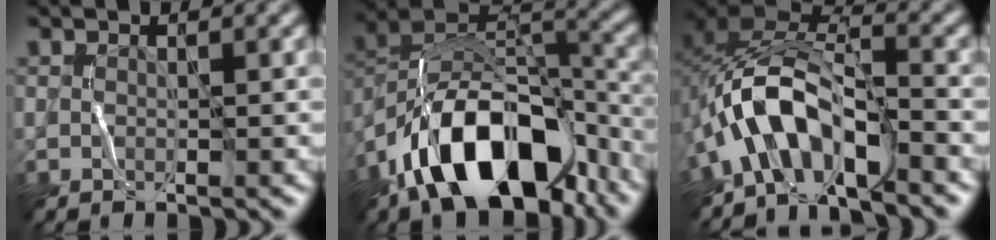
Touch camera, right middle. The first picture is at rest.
{"total": 13.2, "force": [-7.8, 6.6, 8.3], "torque": [-0.139, 0.006, -0.145]}
{"total": 7.9, "force": [-3.9, 3.6, 5.9], "torque": [-0.106, 0.023, -0.081]}